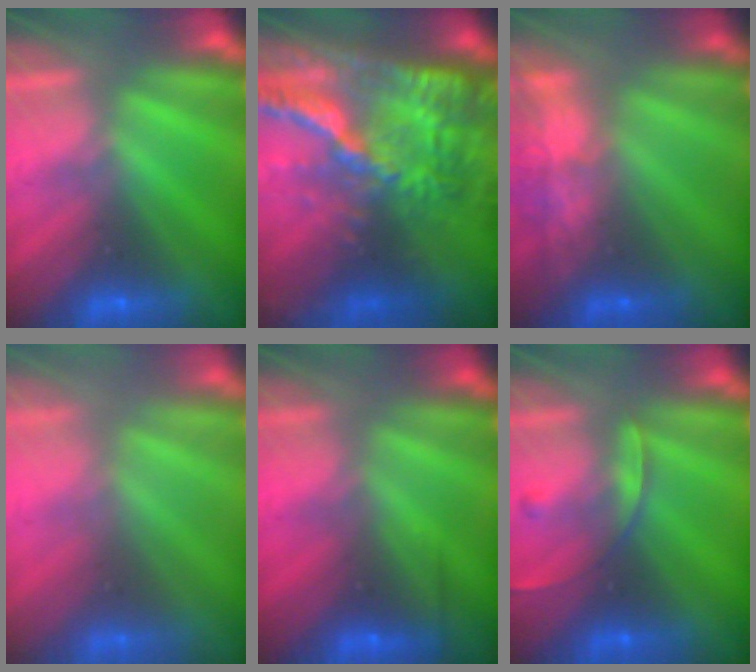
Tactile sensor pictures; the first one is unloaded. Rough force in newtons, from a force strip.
{"total": 6.1}
{"total": 7.6}
{"total": 3.3}
{"total": 2.4}
{"total": 2.5}